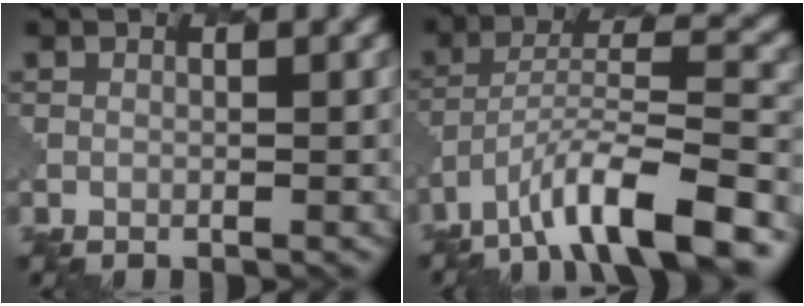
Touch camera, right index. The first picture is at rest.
{"total": 10.1, "force": [-6.9, 2.4, 7.0], "torque": [-0.119, 0.011, -0.122]}